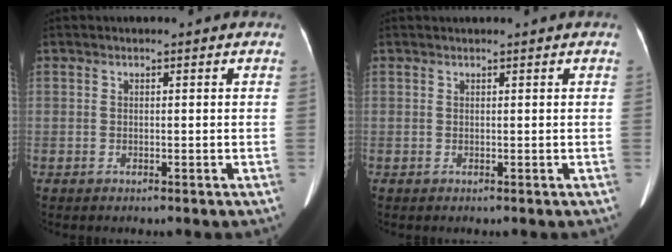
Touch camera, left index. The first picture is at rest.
{"total": 1.3, "force": [1.2, -0.2, 0.4], "torque": [-0.005, 0.019, 0.025]}